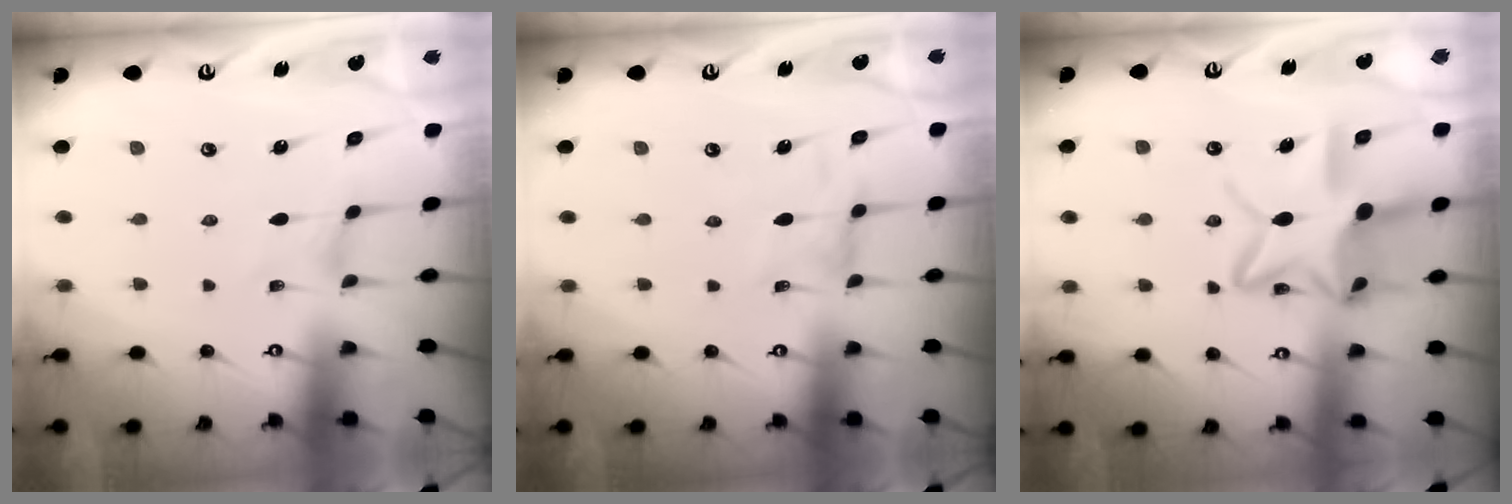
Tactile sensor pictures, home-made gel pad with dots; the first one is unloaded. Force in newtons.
{"total": 1.7, "press": 1.7, "slide": 0.5}
{"total": 17.5, "press": 17.4, "slide": 1.2}